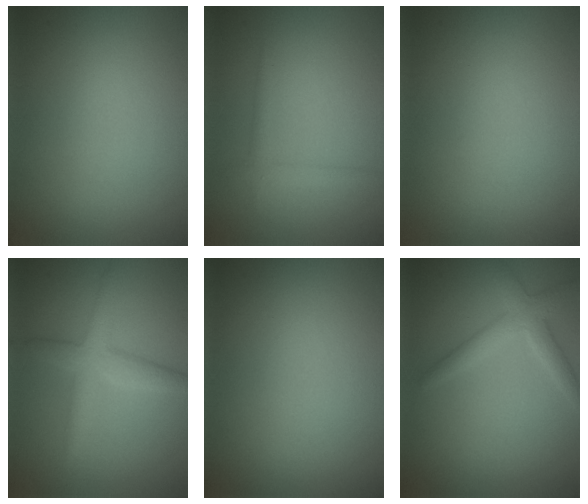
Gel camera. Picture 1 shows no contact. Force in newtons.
{"total": 1.4, "press": 1.4, "slide": 0.0}
{"total": 0.0}
{"total": 3.2, "press": 3.2, "slide": 0.1}
{"total": 0.0}
{"total": 2.8, "press": 2.8, "slide": 0.1}